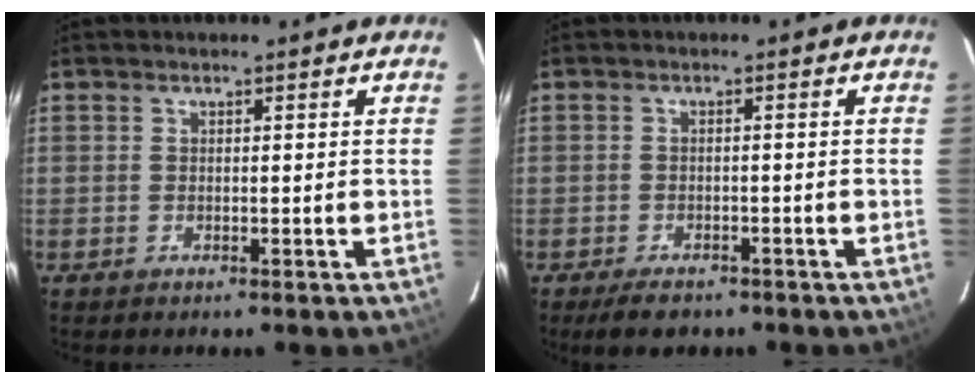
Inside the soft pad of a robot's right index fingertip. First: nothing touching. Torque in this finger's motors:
{"motor_torque": [-0.32, -0.24, -0.18, -0.08]}